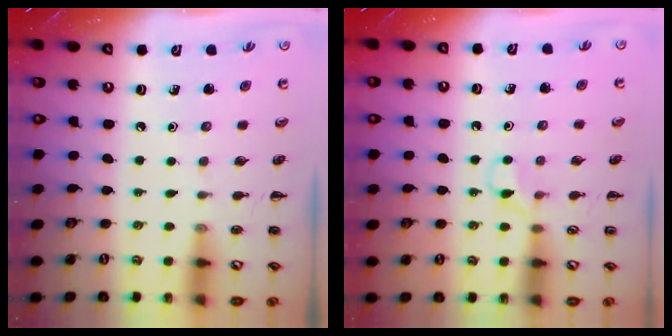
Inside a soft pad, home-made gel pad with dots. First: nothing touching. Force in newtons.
{"total": 4.7, "press": 4.4, "slide": 1.4}